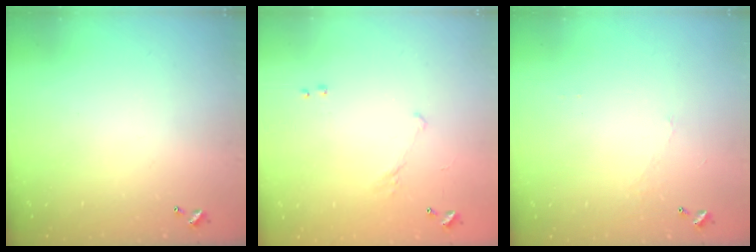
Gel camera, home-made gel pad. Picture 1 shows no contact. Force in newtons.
{"total": 5.8, "press": 5.8, "slide": 0.8}
{"total": 0.0}